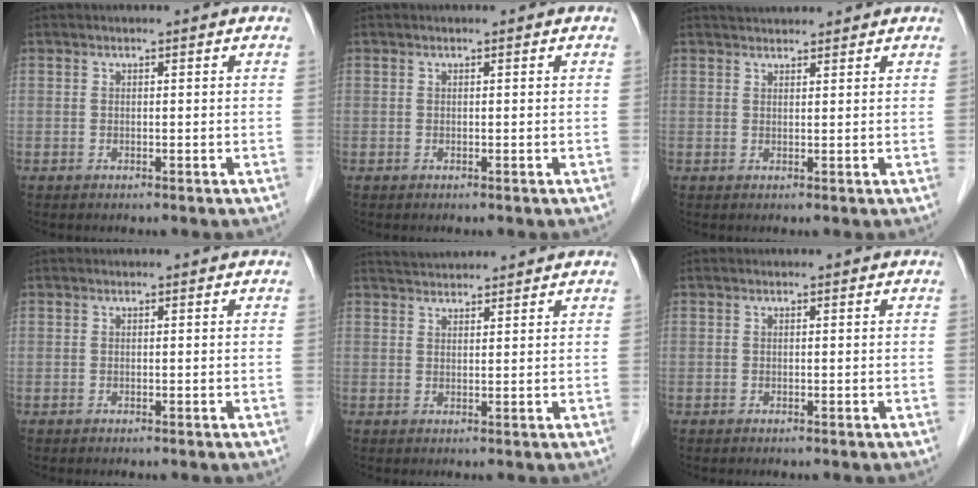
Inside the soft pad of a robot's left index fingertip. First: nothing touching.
{"total": 0.0}
{"total": 3.8, "force": [3.7, 0.6, 0.9], "torque": [-0.015, 0.033, 0.058]}
{"total": 0.0}
{"total": 4.4, "force": [4.3, 0.2, 0.8], "torque": [-0.017, 0.034, 0.074]}
{"total": 0.0}